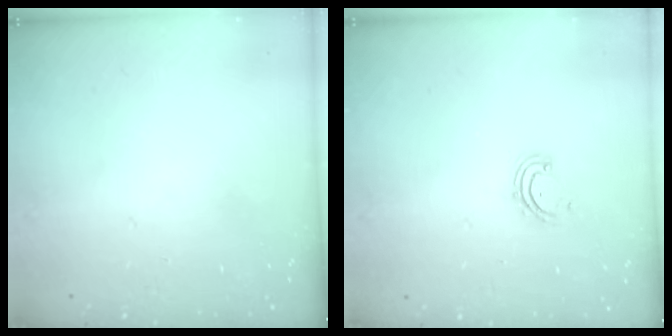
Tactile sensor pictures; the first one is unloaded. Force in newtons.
{"total": 2.7, "press": 2.6, "slide": 0.5}